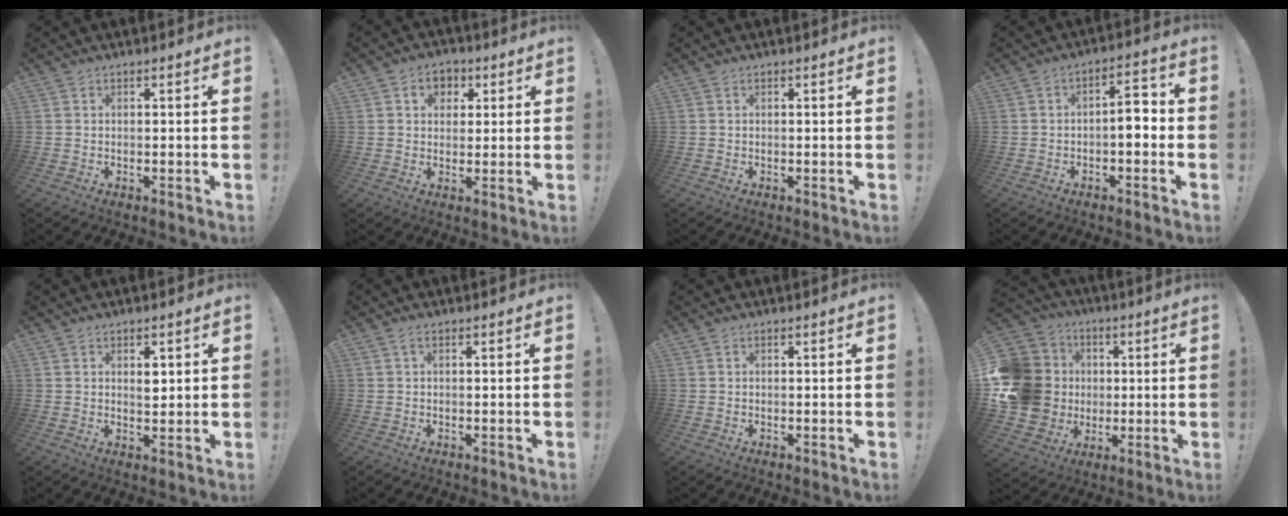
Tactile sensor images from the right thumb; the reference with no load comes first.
{"total": 6.2, "force": [1.9, 5.3, 2.7], "torque": [-0.030, -0.003, 0.034]}
{"total": 0.0}
{"total": 6.8, "force": [-1.4, 3.2, 5.8], "torque": [-0.082, 0.016, -0.026]}
{"total": 2.9, "force": [1.3, 1.8, 1.9], "torque": [-0.012, -0.008, 0.016]}
{"total": 1.0, "force": [0.1, 0.2, 1.0], "torque": [-0.024, 0.003, 0.002]}
{"total": 0.0}
{"total": 19.1, "force": [0.2, 16.8, 9.1], "torque": [-0.182, 0.006, 0.038]}